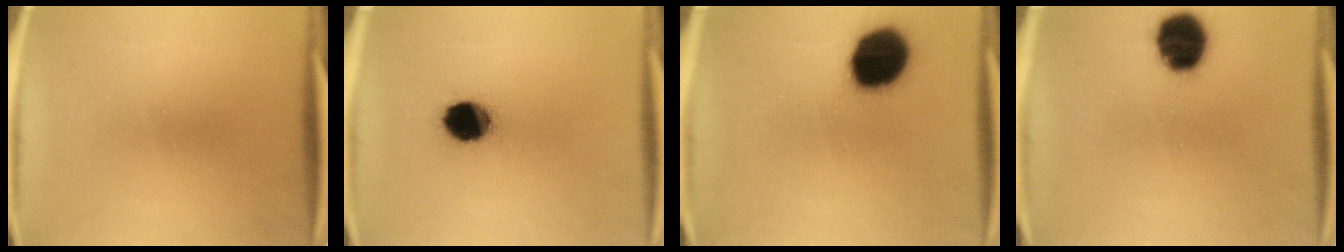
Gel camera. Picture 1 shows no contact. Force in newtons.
{"total": 10.8}
{"total": 17.1}
{"total": 12.8}